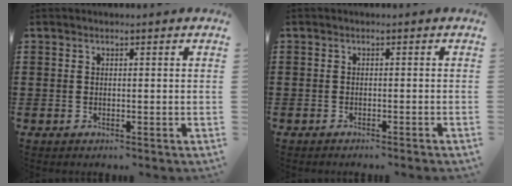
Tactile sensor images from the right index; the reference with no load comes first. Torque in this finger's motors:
{"motor_torque": [0.02, 0.10, -0.28, -0.11]}